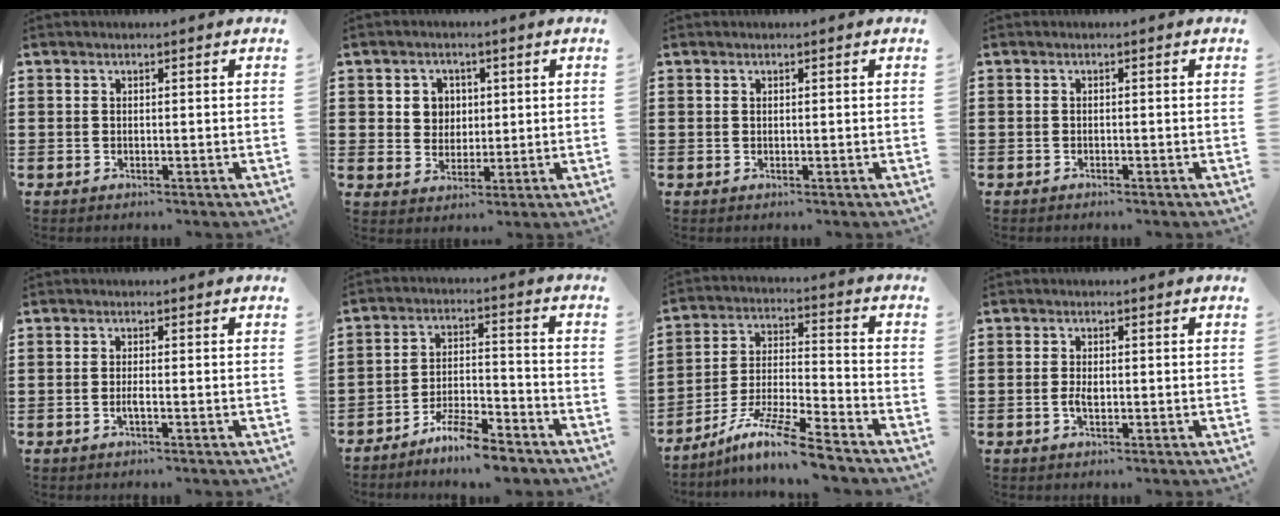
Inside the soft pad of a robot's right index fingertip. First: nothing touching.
{"total": 3.9, "force": [1.1, 3.6, 0.9], "torque": [-0.034, 0.014, 0.017]}
{"total": 0.0}
{"total": 0.7, "force": [-0.7, 0.0, 0.0], "torque": [-0.001, -0.001, -0.015]}
{"total": 1.3, "force": [-0.6, 0.0, 1.2], "torque": [-0.029, -0.007, -0.012]}
{"total": 6.7, "force": [-6.3, 0.5, 2.4], "torque": [-0.052, 0.003, -0.121]}
{"total": 10.5, "force": [-8.8, 0.4, 5.8], "torque": [-0.116, 0.006, -0.174]}
{"total": 1.9, "force": [-0.3, 0.9, 1.6], "torque": [-0.038, -0.002, -0.008]}